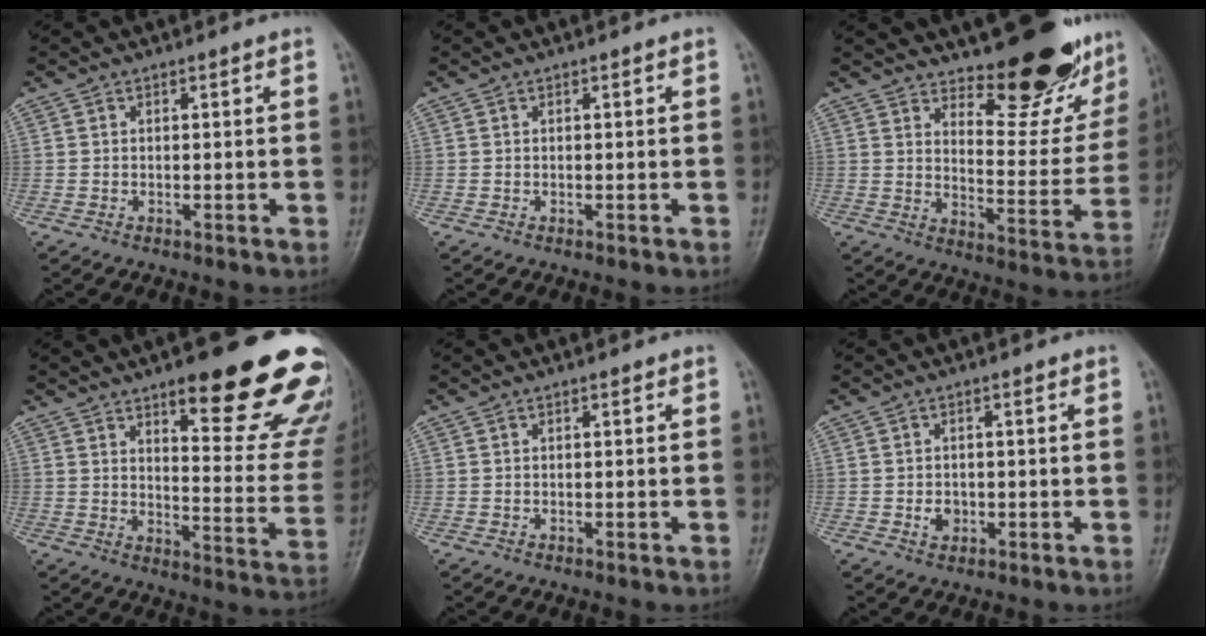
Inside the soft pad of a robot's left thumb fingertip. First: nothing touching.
{"total": 0.0}
{"total": 19.7, "force": [15.6, 6.4, 10.1], "torque": [-0.093, -0.130, 0.210]}
{"total": 24.6, "force": [14.8, 6.7, 18.4], "torque": [-0.198, -0.075, 0.198]}
{"total": 0.0}
{"total": 2.4, "force": [-0.5, 1.9, 1.2], "torque": [-0.010, 0.002, -0.006]}